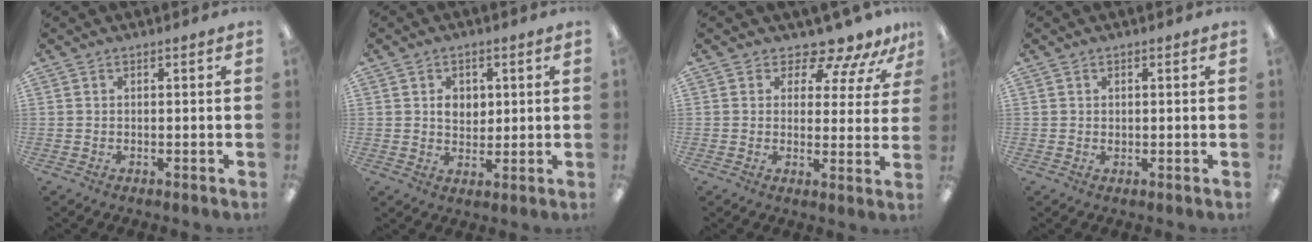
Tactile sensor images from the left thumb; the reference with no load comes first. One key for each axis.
{"total": 4.0, "fx": 1.3, "fy": 3.3, "fz": 1.9, "tx": -0.022, "ty": -0.001, "tz": 0.016}
{"total": 8.7, "fx": 7.6, "fy": 2.9, "fz": 3.2, "tx": -0.046, "ty": -0.058, "tz": 0.136}
{"total": 0.7, "fx": 0.3, "fy": 0.6, "fz": 0.1, "tx": -0.002, "ty": 0.004, "tz": 0.005}